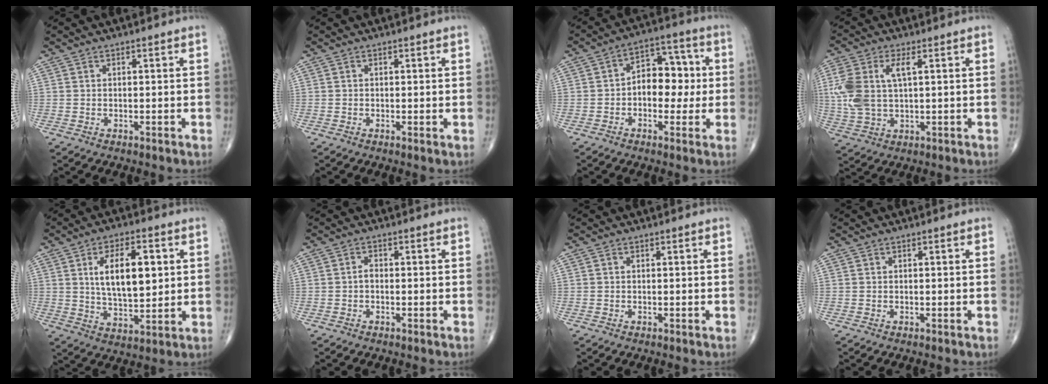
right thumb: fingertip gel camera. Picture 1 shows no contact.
{"total": 0.6, "force": [0.0, 0.1, 0.6], "torque": [-0.013, -0.003, -0.002]}
{"total": 10.2, "force": [0.0, 6.7, 7.6], "torque": [-0.070, 0.026, -0.006]}
{"total": 11.1, "force": [2.2, 5.6, 9.4], "torque": [-0.228, 0.010, 0.049]}
{"total": 13.1, "force": [2.9, 6.2, 11.2], "torque": [-0.167, -0.012, 0.056]}
{"total": 1.3, "force": [-0.3, 0.8, 0.9], "torque": [-0.012, 0.003, -0.009]}
{"total": 0.0}
{"total": 0.0}